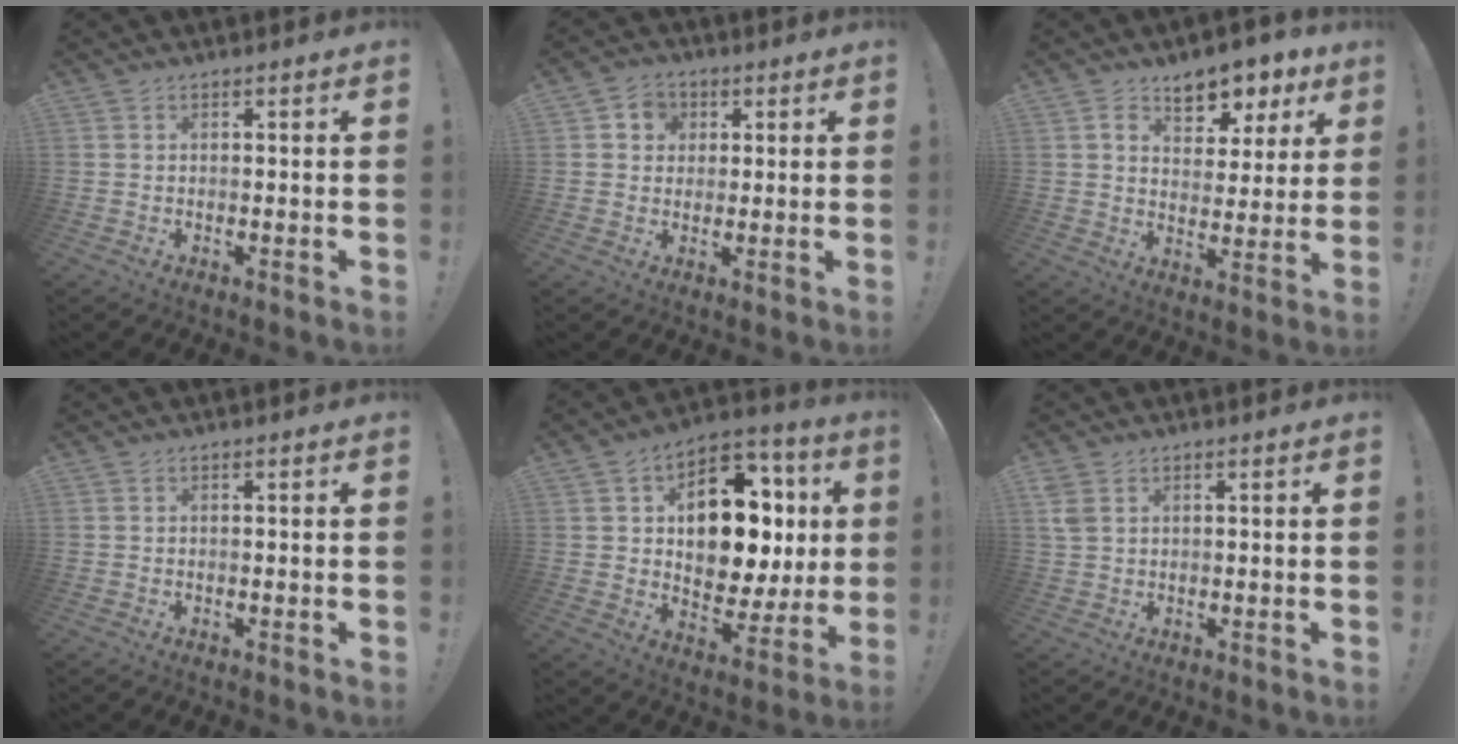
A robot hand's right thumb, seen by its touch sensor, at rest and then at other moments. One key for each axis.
{"total": 5.7, "fx": 1.5, "fy": 5.2, "fz": 1.6, "tx": -0.022, "ty": 0.000, "tz": 0.029}
{"total": 9.2, "fx": 6.3, "fy": 5.3, "fz": 3.9, "tx": -0.045, "ty": -0.045, "tz": 0.116}
{"total": 0.0}
{"total": 17.8, "fx": 3.5, "fy": 12.8, "fz": 11.9, "tx": -0.159, "ty": 0.000, "tz": 0.074}
{"total": 3.5, "fx": 1.7, "fy": 2.1, "fz": 2.2, "tx": -0.036, "ty": -0.002, "tz": 0.033}